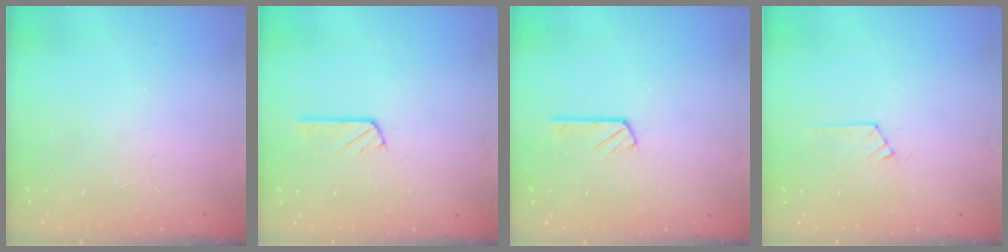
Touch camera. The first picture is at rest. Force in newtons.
{"total": 2.9, "press": 2.9, "slide": 0.1}
{"total": 2.9, "press": 2.9, "slide": 0.2}
{"total": 5.1, "press": 5.1, "slide": 0.6}